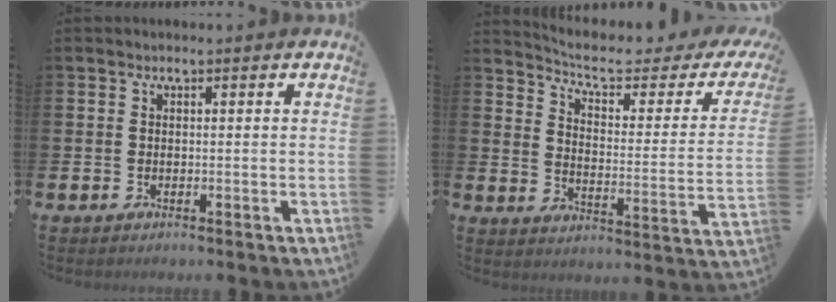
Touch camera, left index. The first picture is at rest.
{"total": 6.3, "force": [5.3, 1.5, 3.1], "torque": [-0.077, -0.038, 0.082]}